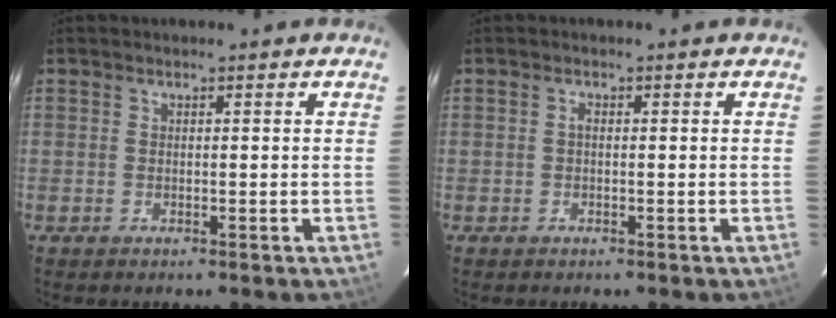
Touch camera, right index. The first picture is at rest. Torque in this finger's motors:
{"motor_torque": [0.29, -0.15, 0.13, 0.03]}